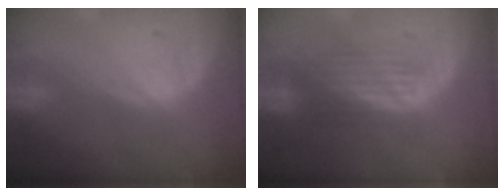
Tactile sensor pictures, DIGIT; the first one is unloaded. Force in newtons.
{"total": 4.2, "press": 4.2, "slide": 0.1}